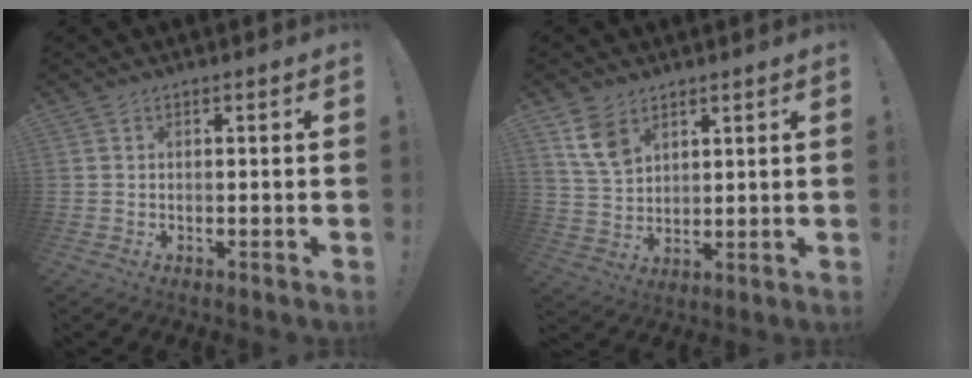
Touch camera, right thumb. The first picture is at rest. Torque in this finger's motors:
{"motor_torque": [0.08, 0.18, 0.42, 0.67, -0.02]}